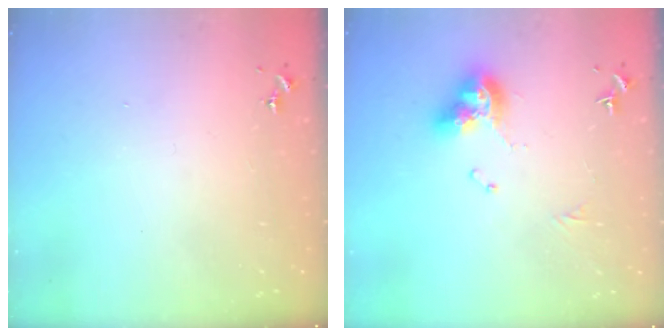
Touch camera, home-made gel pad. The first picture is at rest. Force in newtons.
{"total": 11.9, "press": 11.9, "slide": 1.3}